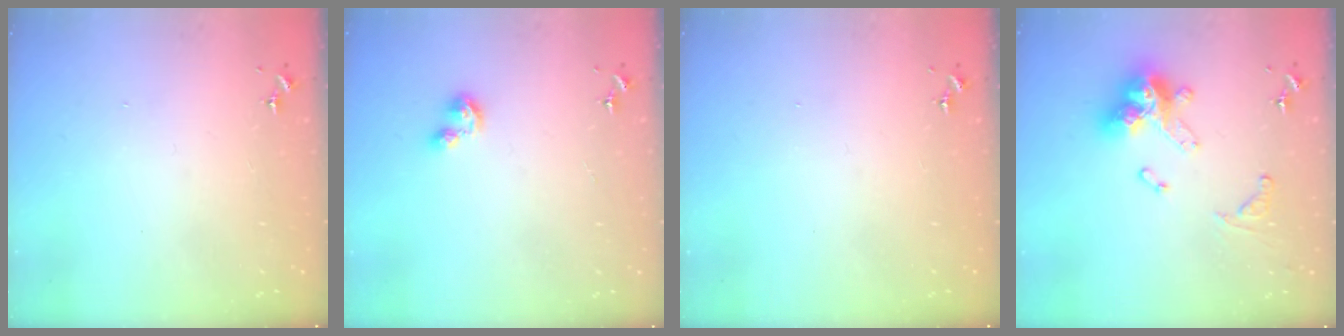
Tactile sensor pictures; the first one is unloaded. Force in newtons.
{"total": 3.3, "press": 3.2, "slide": 0.4}
{"total": 0.0}
{"total": 17.3, "press": 17.2, "slide": 1.6}